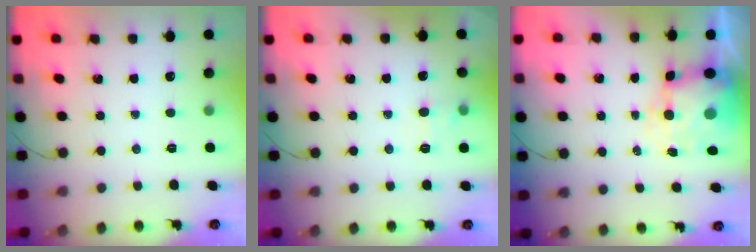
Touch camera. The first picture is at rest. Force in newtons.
{"total": 7.1, "press": 6.9, "slide": 1.6}
{"total": 8.4, "press": 8.2, "slide": 2.1}